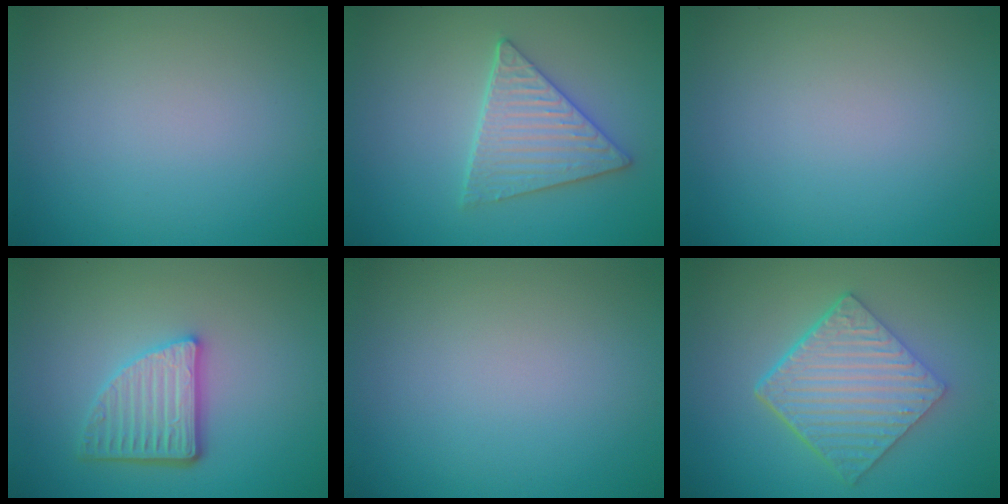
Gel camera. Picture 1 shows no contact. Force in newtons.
{"total": 4.0, "press": 3.8, "slide": 1.4}
{"total": 0.0}
{"total": 4.4, "press": 3.6, "slide": 2.5}
{"total": 0.0}
{"total": 6.4, "press": 4.5, "slide": 4.7}